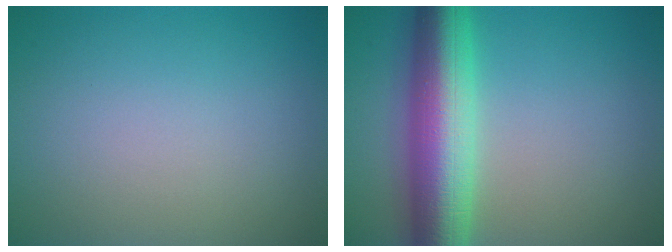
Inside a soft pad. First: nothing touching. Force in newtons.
{"total": 9.5, "press": 9.5, "slide": 0.1}